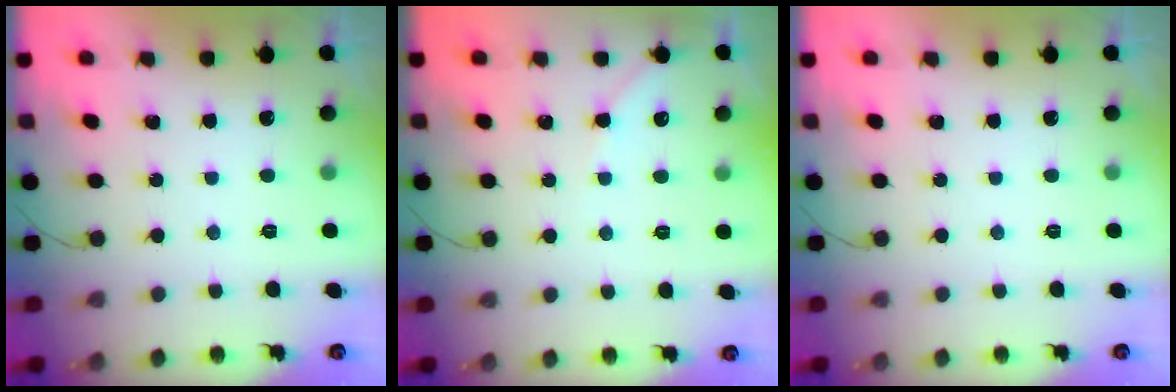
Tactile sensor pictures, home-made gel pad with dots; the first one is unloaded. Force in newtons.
{"total": 3.5, "press": 3.5, "slide": 0.5}
{"total": 0.0}